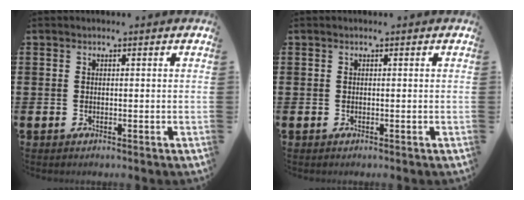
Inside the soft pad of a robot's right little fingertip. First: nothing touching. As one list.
[{"total": 0.0}]